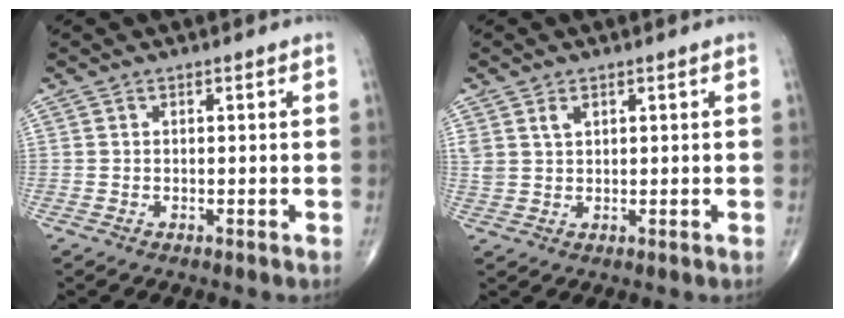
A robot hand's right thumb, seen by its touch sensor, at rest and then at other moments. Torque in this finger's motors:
{"motor_torque": [-0.04, -0.13, 0.34, 0.21, 0.02]}